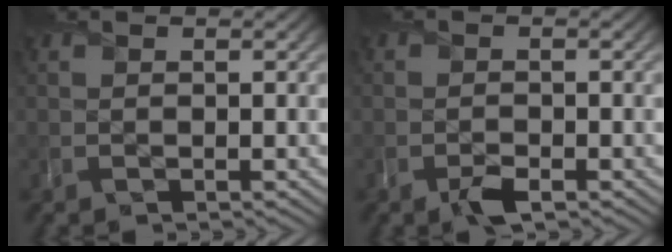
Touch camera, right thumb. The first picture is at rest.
{"total": 2.1, "force": [-1.3, 1.1, 1.3], "torque": [-0.024, -0.007, -0.027]}